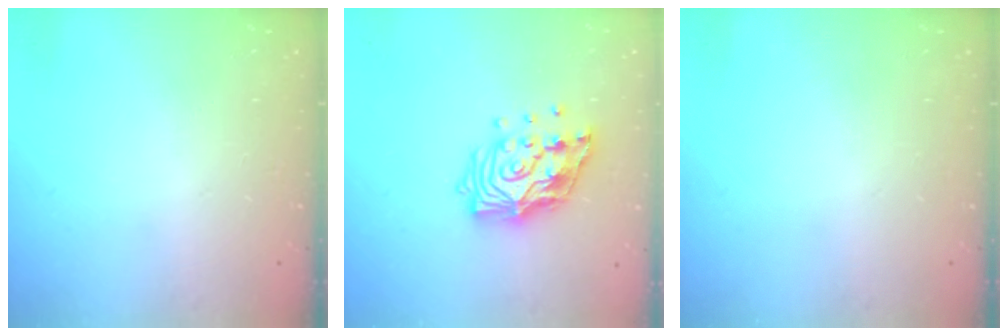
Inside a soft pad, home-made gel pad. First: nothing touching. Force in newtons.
{"total": 15.4, "press": 15.3, "slide": 2.1}
{"total": 0.0}